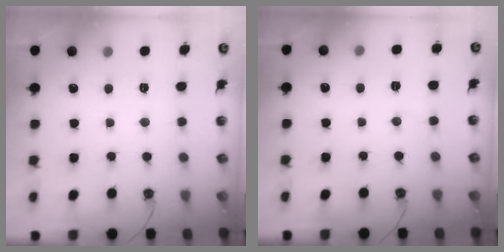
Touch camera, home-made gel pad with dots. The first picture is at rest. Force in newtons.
{"total": 2.3, "press": 1.7, "slide": 1.6}